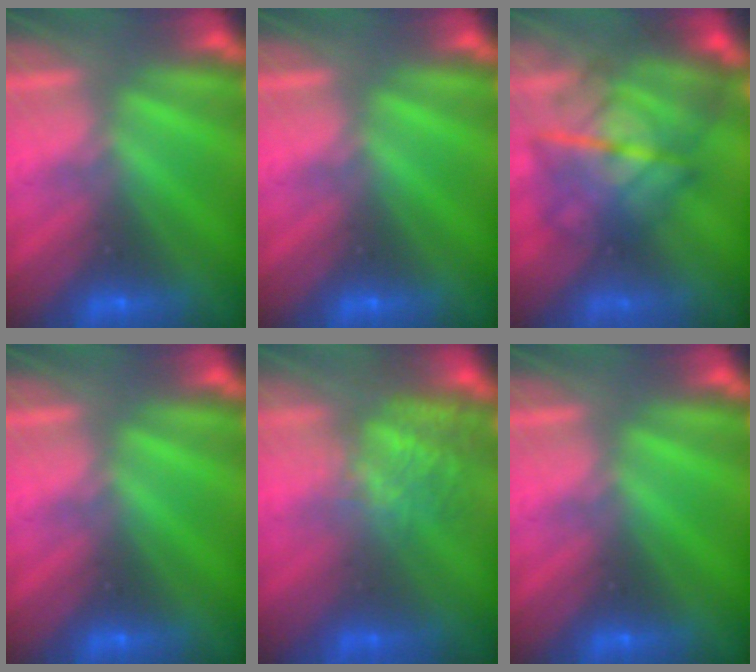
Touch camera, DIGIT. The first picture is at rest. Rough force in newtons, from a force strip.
{"total": 0.0}
{"total": 11.5}
{"total": 0.0}
{"total": 4.8}
{"total": 0.0}